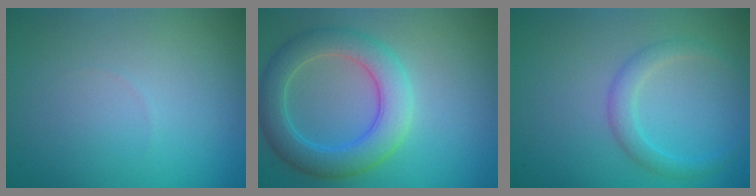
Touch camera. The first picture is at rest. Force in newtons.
{"total": 5.6, "press": 5.5, "slide": 0.3}
{"total": 2.1, "press": 2.1, "slide": 0.1}